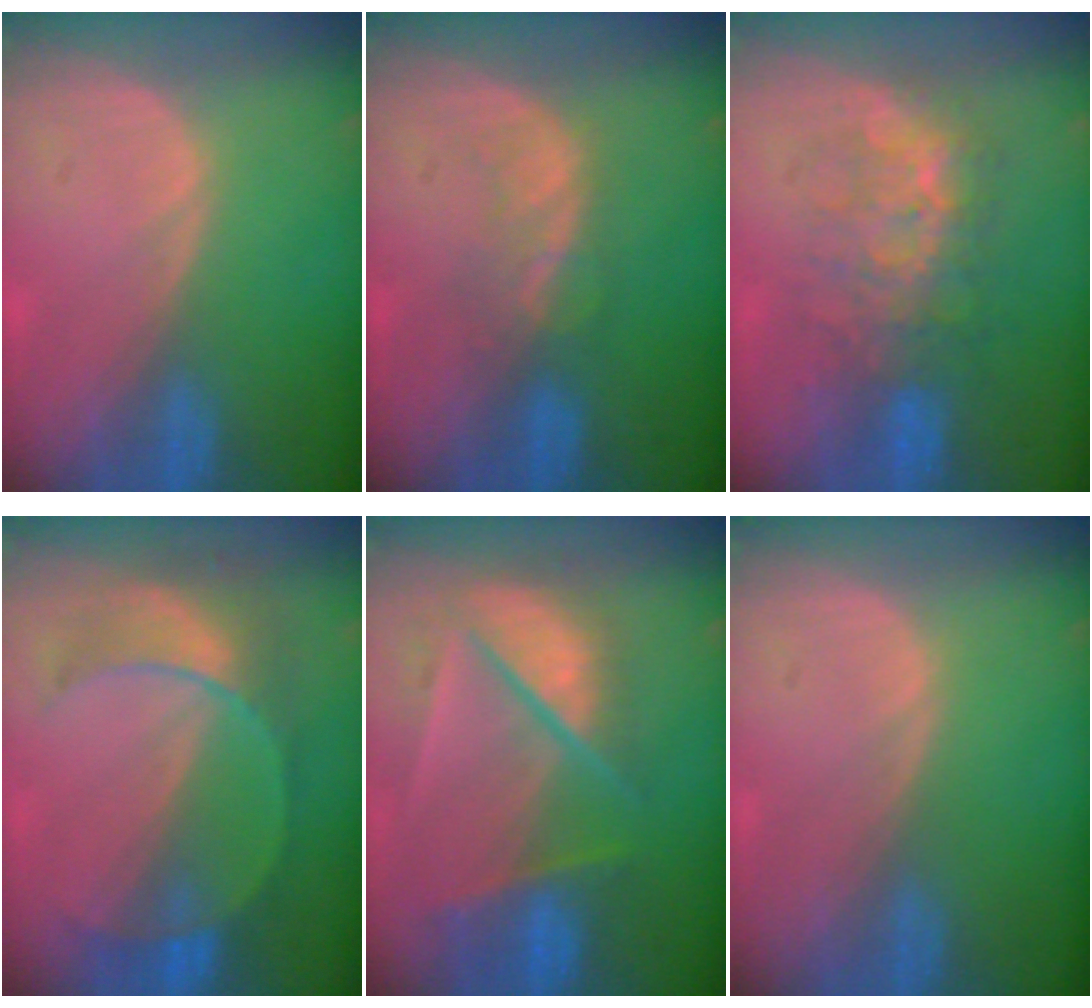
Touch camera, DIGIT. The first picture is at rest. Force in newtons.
{"total": 3.7, "press": 3.7, "slide": 0.5}
{"total": 7.8, "press": 7.7, "slide": 1.3}
{"total": 7.3, "press": 7.3, "slide": 0.2}
{"total": 9.7, "press": 8.4, "slide": 4.9}
{"total": 0.0}